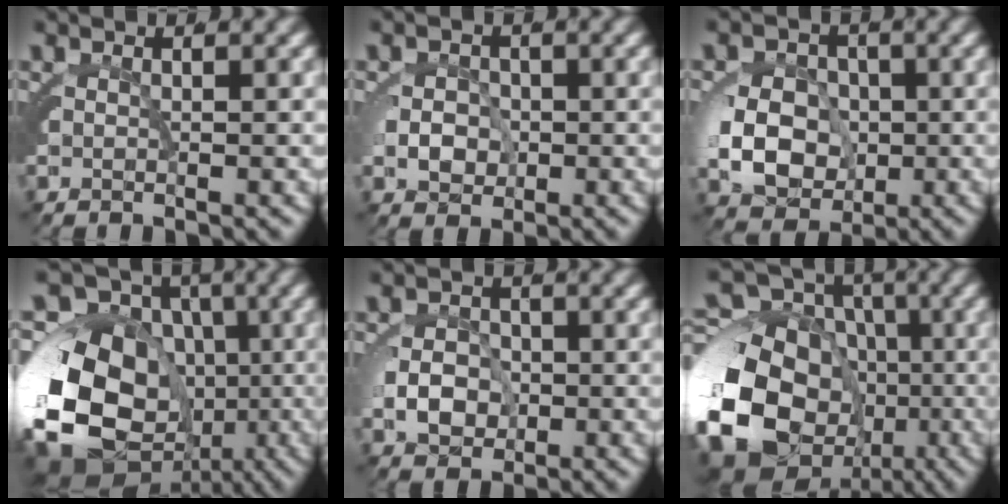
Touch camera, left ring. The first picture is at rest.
{"total": 1.9, "force": [0.1, 1.6, 1.0], "torque": [-0.018, 0.000, 0.006]}
{"total": 6.5, "force": [-0.5, 5.3, 3.6], "torque": [-0.064, -0.015, -0.003]}
{"total": 16.4, "force": [-2.8, 13.2, 9.4], "torque": [-0.204, -0.059, -0.037]}
{"total": 2.7, "force": [-0.2, 2.1, 1.6], "torque": [-0.027, -0.002, 0.001]}
{"total": 17.7, "force": [-3.7, 14.7, 9.0], "torque": [-0.217, -0.073, -0.049]}